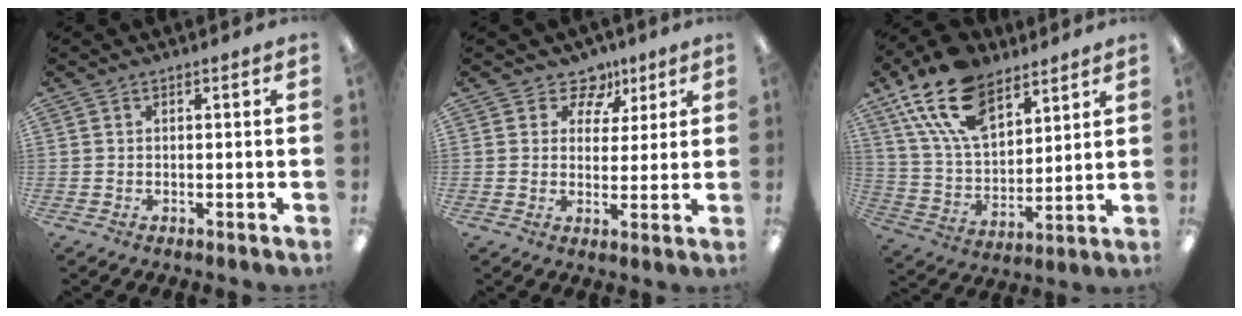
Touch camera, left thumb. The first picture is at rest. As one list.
[{"total": 8.1, "force": [4.7, 6.1, 2.6], "torque": [-0.035, -0.024, 0.084]}, {"total": 18.9, "force": [11.6, 10.5, 10.6], "torque": [-0.223, -0.045, 0.213]}]